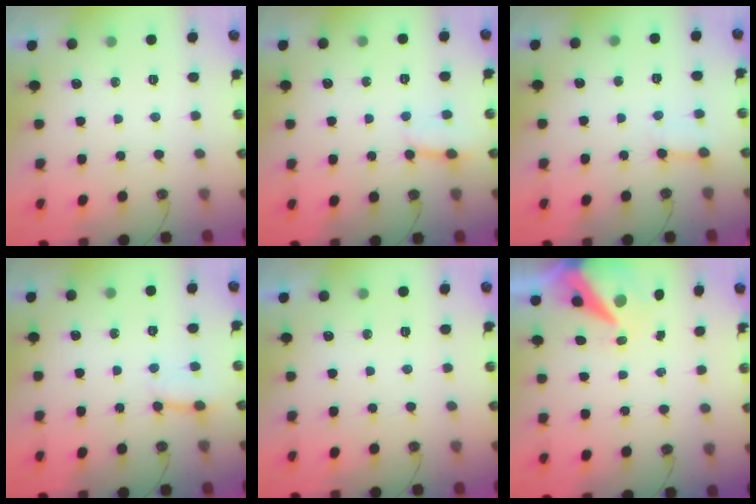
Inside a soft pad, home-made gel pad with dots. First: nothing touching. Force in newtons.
{"total": 4.8, "press": 4.8, "slide": 0.5}
{"total": 3.7, "press": 3.7, "slide": 0.3}
{"total": 5.6, "press": 5.5, "slide": 0.7}
{"total": 0.0}
{"total": 9.1, "press": 9.1, "slide": 1.2}